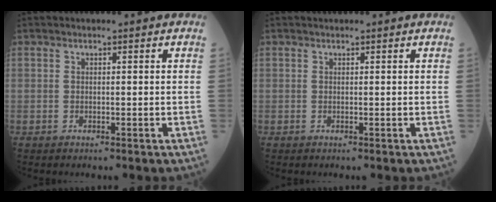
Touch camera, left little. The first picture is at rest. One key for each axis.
{"total": 0.0}